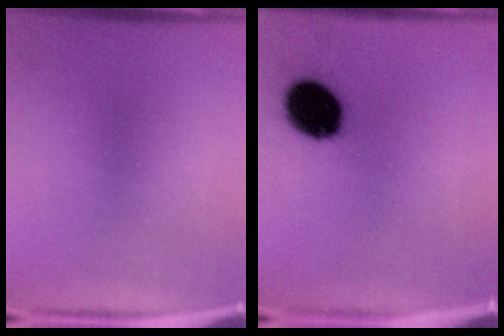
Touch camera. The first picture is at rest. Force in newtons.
{"total": 15.0}